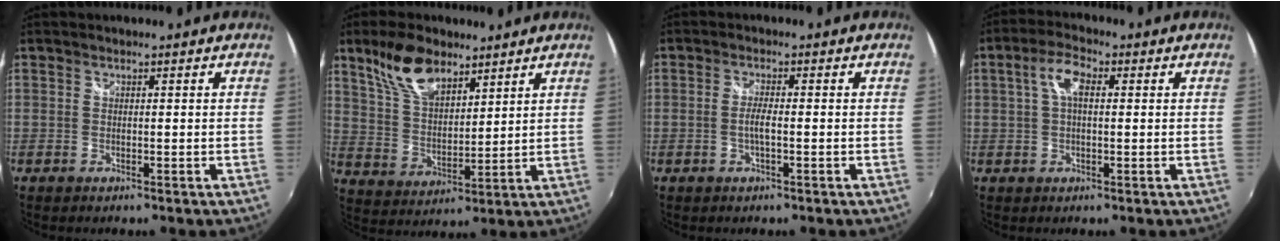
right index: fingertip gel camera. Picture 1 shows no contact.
{"total": 11.4, "force": [7.7, 5.4, 6.6], "torque": [-0.129, 0.019, 0.154]}
{"total": 2.2, "force": [-0.6, 0.2, 2.1], "torque": [-0.042, -0.002, -0.012]}
{"total": 5.3, "force": [1.1, 2.4, 4.7], "torque": [-0.092, 0.016, 0.018]}